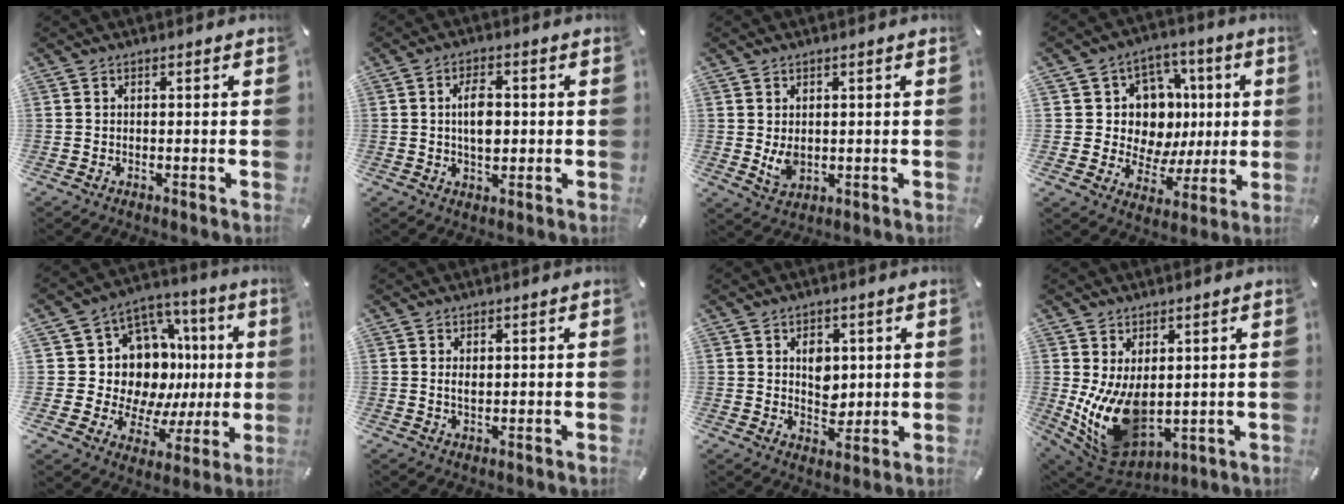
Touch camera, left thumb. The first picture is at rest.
{"total": 6.3, "force": [0.3, 3.6, 5.1], "torque": [-0.099, -0.003, -0.002]}
{"total": 4.4, "force": [0.4, 3.4, 2.7], "torque": [-0.055, -0.005, 0.008]}
{"total": 12.6, "force": [0.9, 12.1, 3.4], "torque": [-0.036, -0.022, 0.034]}
{"total": 15.4, "force": [2.8, 13.0, 7.9], "torque": [-0.123, -0.047, 0.075]}
{"total": 1.5, "force": [0.5, 0.8, 1.3], "torque": [-0.028, 0.001, 0.008]}
{"total": 4.6, "force": [1.0, 3.8, 2.3], "torque": [-0.020, -0.007, 0.012]}
{"total": 13.8, "force": [-0.1, 9.7, 9.8], "torque": [-0.190, -0.020, 0.010]}